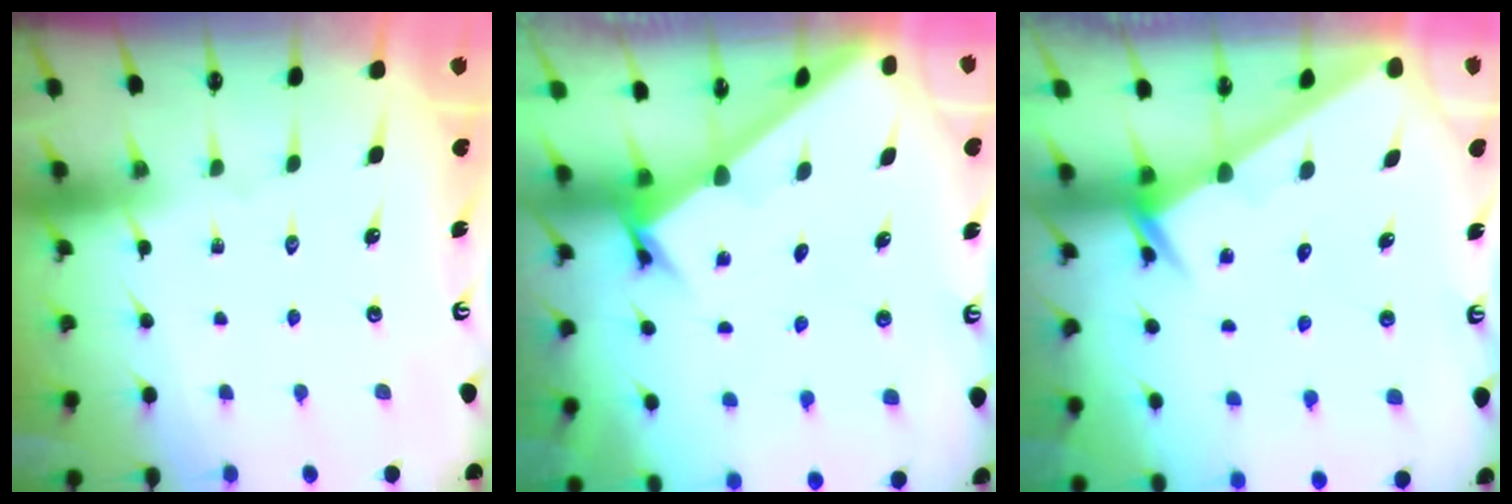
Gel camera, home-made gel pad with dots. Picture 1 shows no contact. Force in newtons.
{"total": 2.1, "press": 2.1, "slide": 0.2}
{"total": 2.6, "press": 2.6, "slide": 0.0}